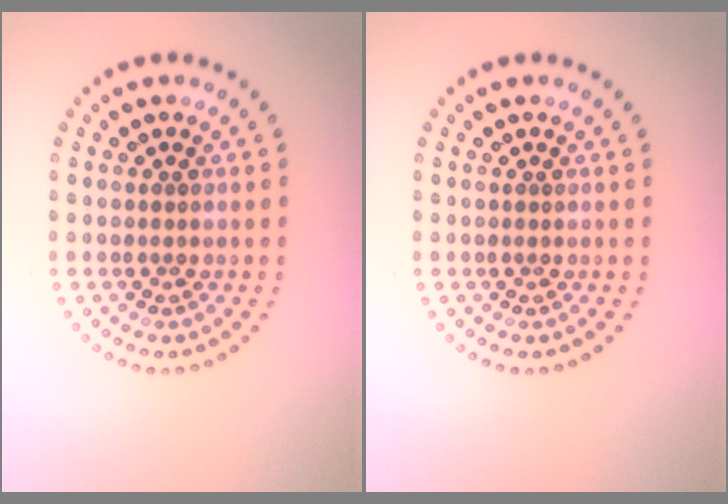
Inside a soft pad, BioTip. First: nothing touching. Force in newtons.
{"total": 0.0}